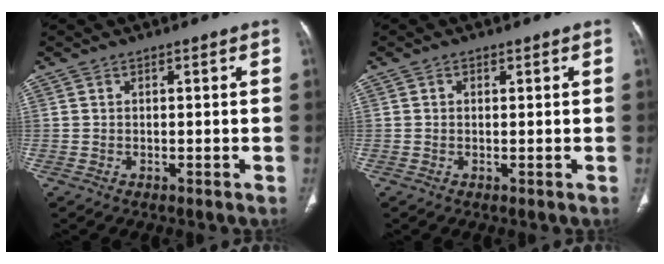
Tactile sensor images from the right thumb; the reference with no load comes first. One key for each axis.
{"total": 0.6, "fx": 0.2, "fy": 0.5, "fz": 0.3, "tx": -0.004, "ty": 0.000, "tz": 0.002}